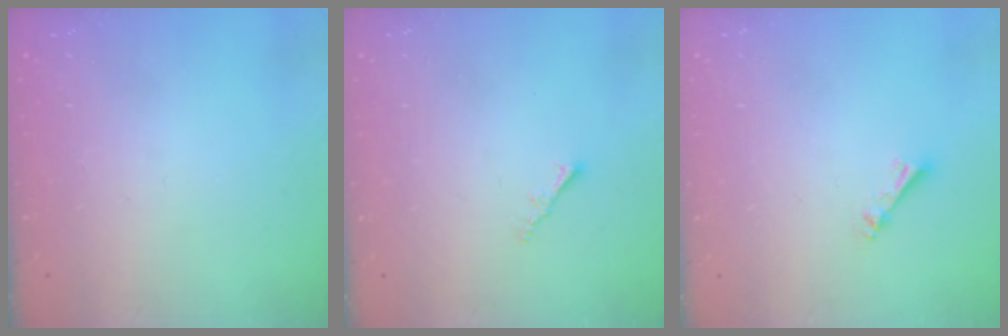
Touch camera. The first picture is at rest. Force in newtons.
{"total": 1.2, "press": 1.1, "slide": 0.4}
{"total": 2.4, "press": 2.4, "slide": 0.4}